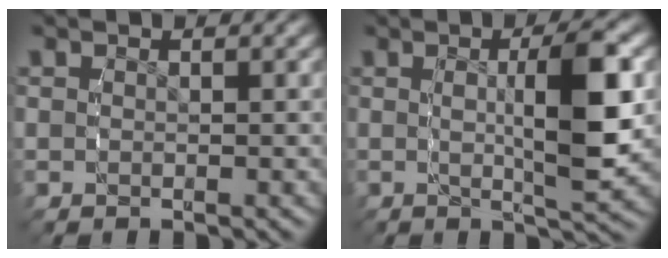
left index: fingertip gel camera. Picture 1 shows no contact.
{"total": 6.5, "force": [0.5, 1.2, 6.4], "torque": [-0.086, 0.005, 0.004]}